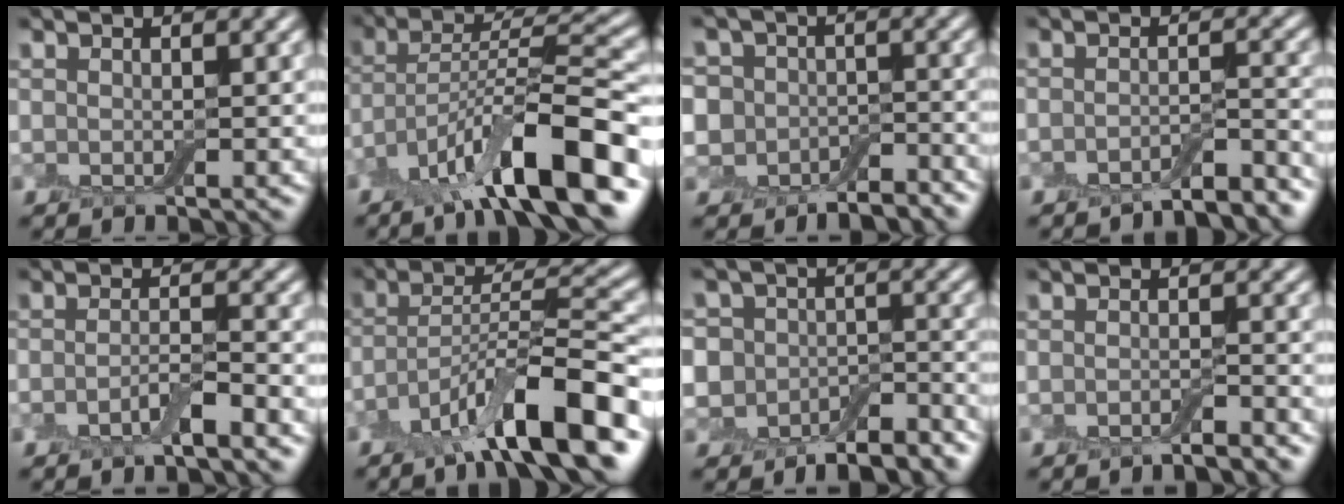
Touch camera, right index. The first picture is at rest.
{"total": 11.5, "force": [-6.7, 2.4, 9.0], "torque": [-0.142, 0.014, -0.119]}
{"total": 7.2, "force": [-3.4, 5.9, 2.4], "torque": [-0.050, 0.010, -0.088]}
{"total": 4.0, "force": [-3.7, 0.5, 1.6], "torque": [-0.018, 0.001, -0.052]}
{"total": 2.3, "force": [-1.5, 0.3, 1.7], "torque": [-0.032, 0.003, -0.033]}
{"total": 10.4, "force": [-6.2, 2.0, 8.0], "torque": [-0.128, 0.012, -0.110]}
{"total": 9.5, "force": [-5.7, 6.8, 3.2], "torque": [-0.049, 0.004, -0.108]}
{"total": 1.8, "force": [-1.7, 0.0, 0.7], "torque": [-0.004, 0.000, -0.027]}